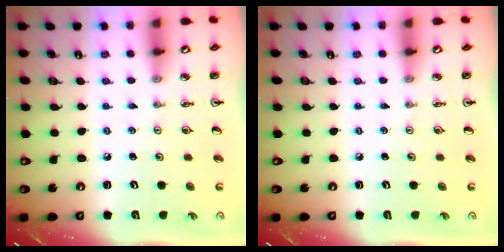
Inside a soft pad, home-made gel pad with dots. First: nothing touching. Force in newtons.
{"total": 0.0}